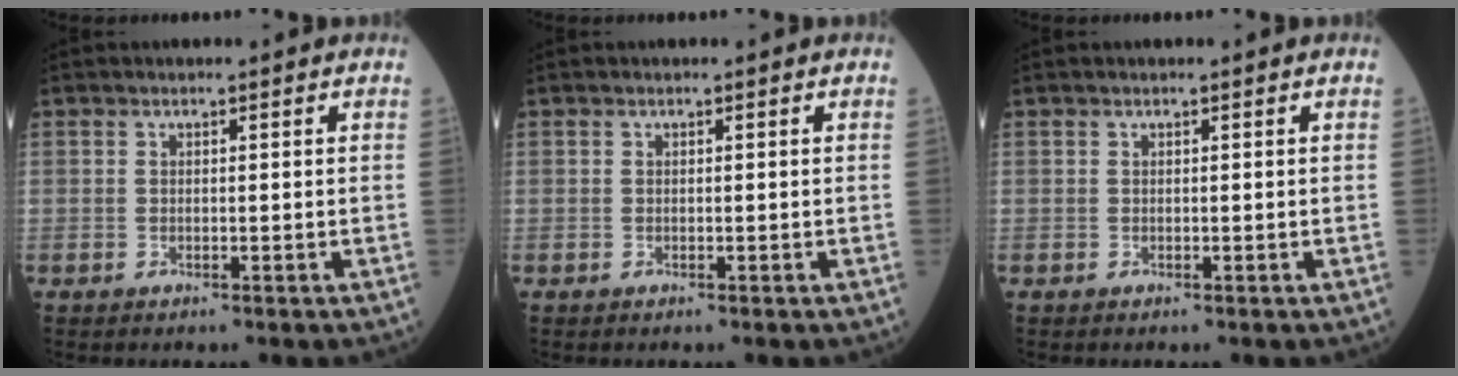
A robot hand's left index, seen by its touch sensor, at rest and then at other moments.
{"total": 0.0}
{"total": 0.0}